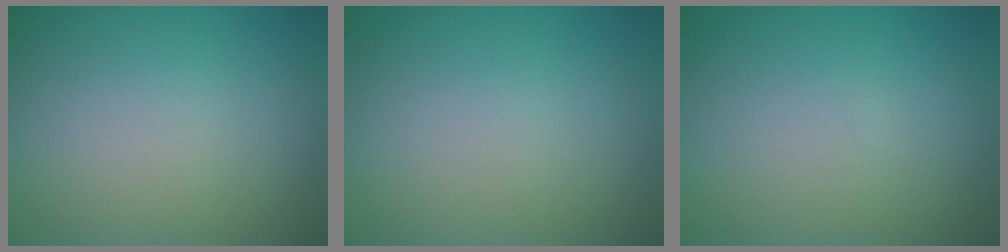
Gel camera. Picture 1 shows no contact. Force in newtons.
{"total": 0.0}
{"total": 0.0}